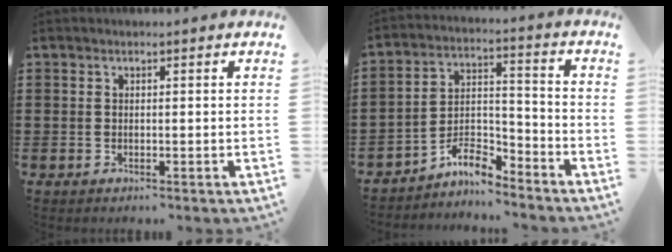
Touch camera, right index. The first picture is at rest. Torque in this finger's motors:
{"motor_torque": [-0.94, 0.58, -0.65, -0.21]}